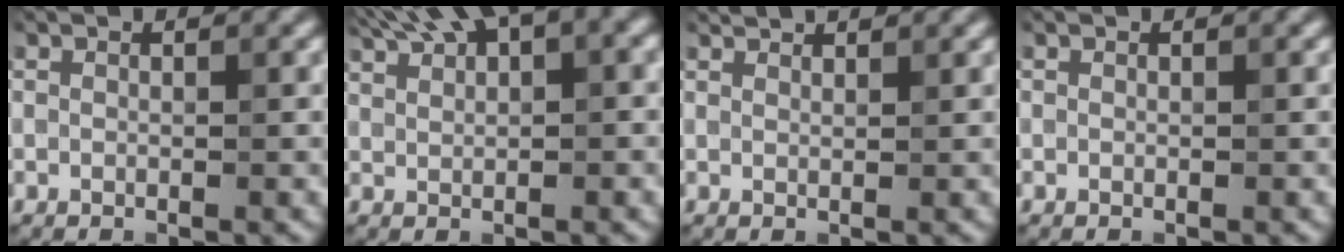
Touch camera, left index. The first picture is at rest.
{"total": 6.9, "force": [4.9, 1.6, 4.5], "torque": [-0.084, 0.024, 0.086]}
{"total": 1.8, "force": [1.7, 0.1, 0.4], "torque": [-0.007, 0.002, 0.020]}
{"total": 0.0}